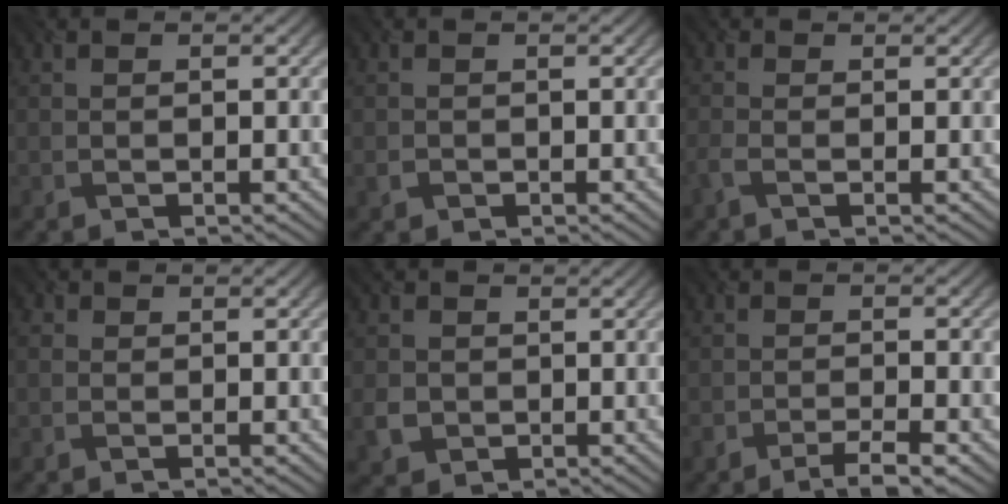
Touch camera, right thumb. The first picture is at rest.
{"total": 0.6, "force": [-0.1, 0.5, -0.2], "torque": [0.002, -0.005, -0.008]}
{"total": 1.4, "force": [-0.8, 0.4, 1.1], "torque": [-0.032, -0.004, -0.022]}
{"total": 0.8, "force": [0.3, 0.7, -0.2], "torque": [0.001, -0.004, 0.000]}
{"total": 3.3, "force": [-0.1, 3.2, 0.9], "torque": [-0.035, -0.008, -0.010]}
{"total": 2.9, "force": [-2.2, 0.4, 1.7], "torque": [-0.034, 0.000, -0.043]}